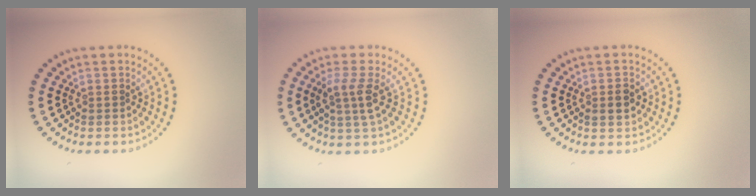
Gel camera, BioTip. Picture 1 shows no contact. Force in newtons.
{"total": 2.5, "press": 2.0, "slide": 1.5}
{"total": 1.3, "press": 1.3, "slide": 0.1}